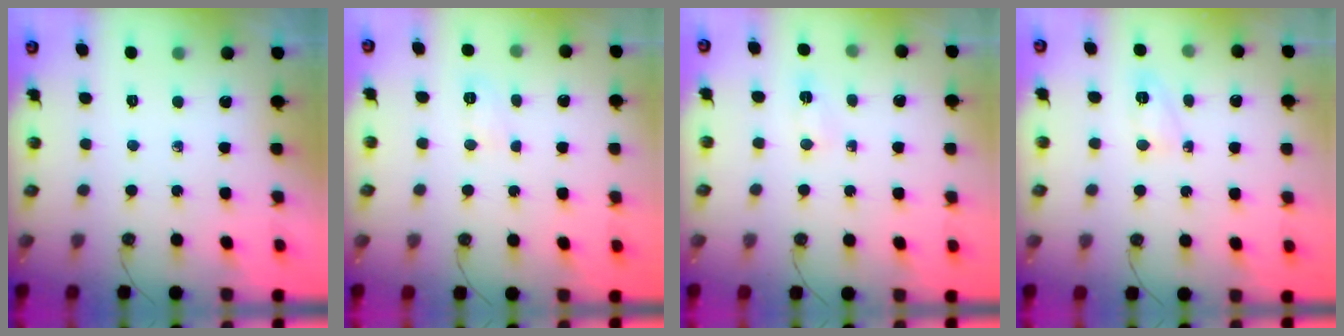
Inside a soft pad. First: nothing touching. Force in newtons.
{"total": 4.2, "press": 4.0, "slide": 1.2}
{"total": 2.8, "press": 2.8, "slide": 0.2}
{"total": 3.9, "press": 3.9, "slide": 0.7}